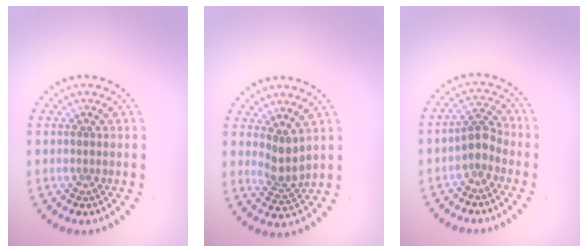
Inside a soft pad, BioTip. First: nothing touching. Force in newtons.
{"total": 2.4, "press": 1.8, "slide": 1.5}
{"total": 2.3, "press": 2.0, "slide": 1.2}